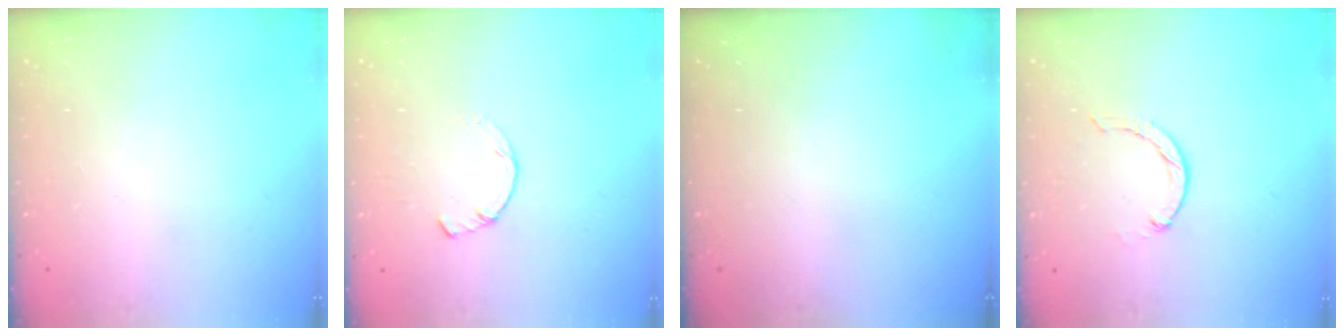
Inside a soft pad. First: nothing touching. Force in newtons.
{"total": 2.3, "press": 2.3, "slide": 0.1}
{"total": 0.0}
{"total": 1.9, "press": 1.9, "slide": 0.3}